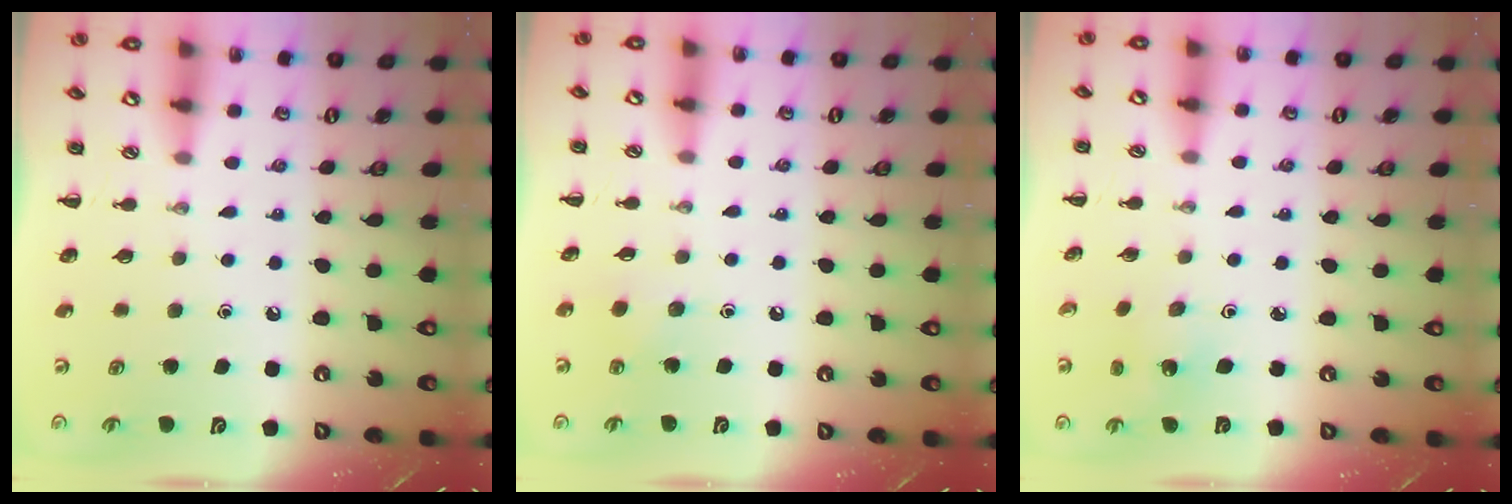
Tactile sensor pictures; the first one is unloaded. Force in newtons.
{"total": 4.0, "press": 3.8, "slide": 1.1}
{"total": 2.0, "press": 1.9, "slide": 0.7}